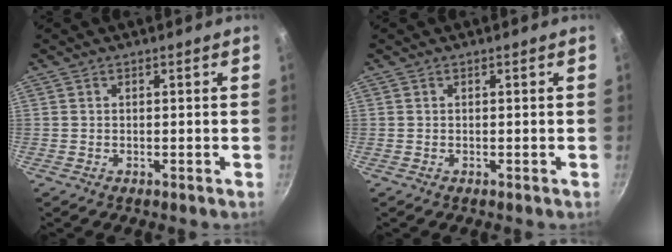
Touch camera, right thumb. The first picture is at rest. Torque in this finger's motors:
{"motor_torque": [-0.21, 0.08, -0.01, 0.01, 0.00]}